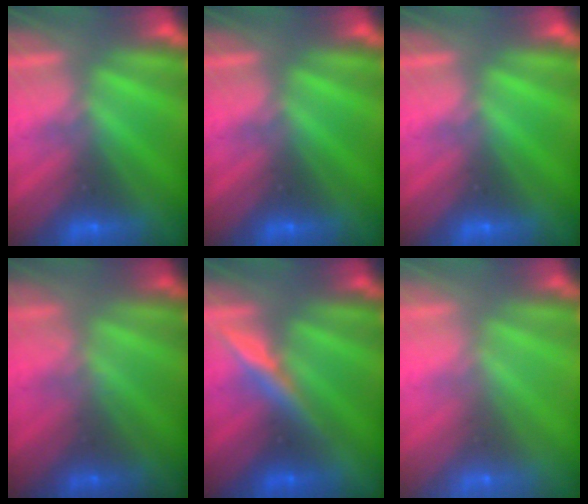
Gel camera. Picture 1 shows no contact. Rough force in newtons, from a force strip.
{"total": 0.0}
{"total": 0.0}
{"total": 1.6}
{"total": 4.4}
{"total": 8.0}